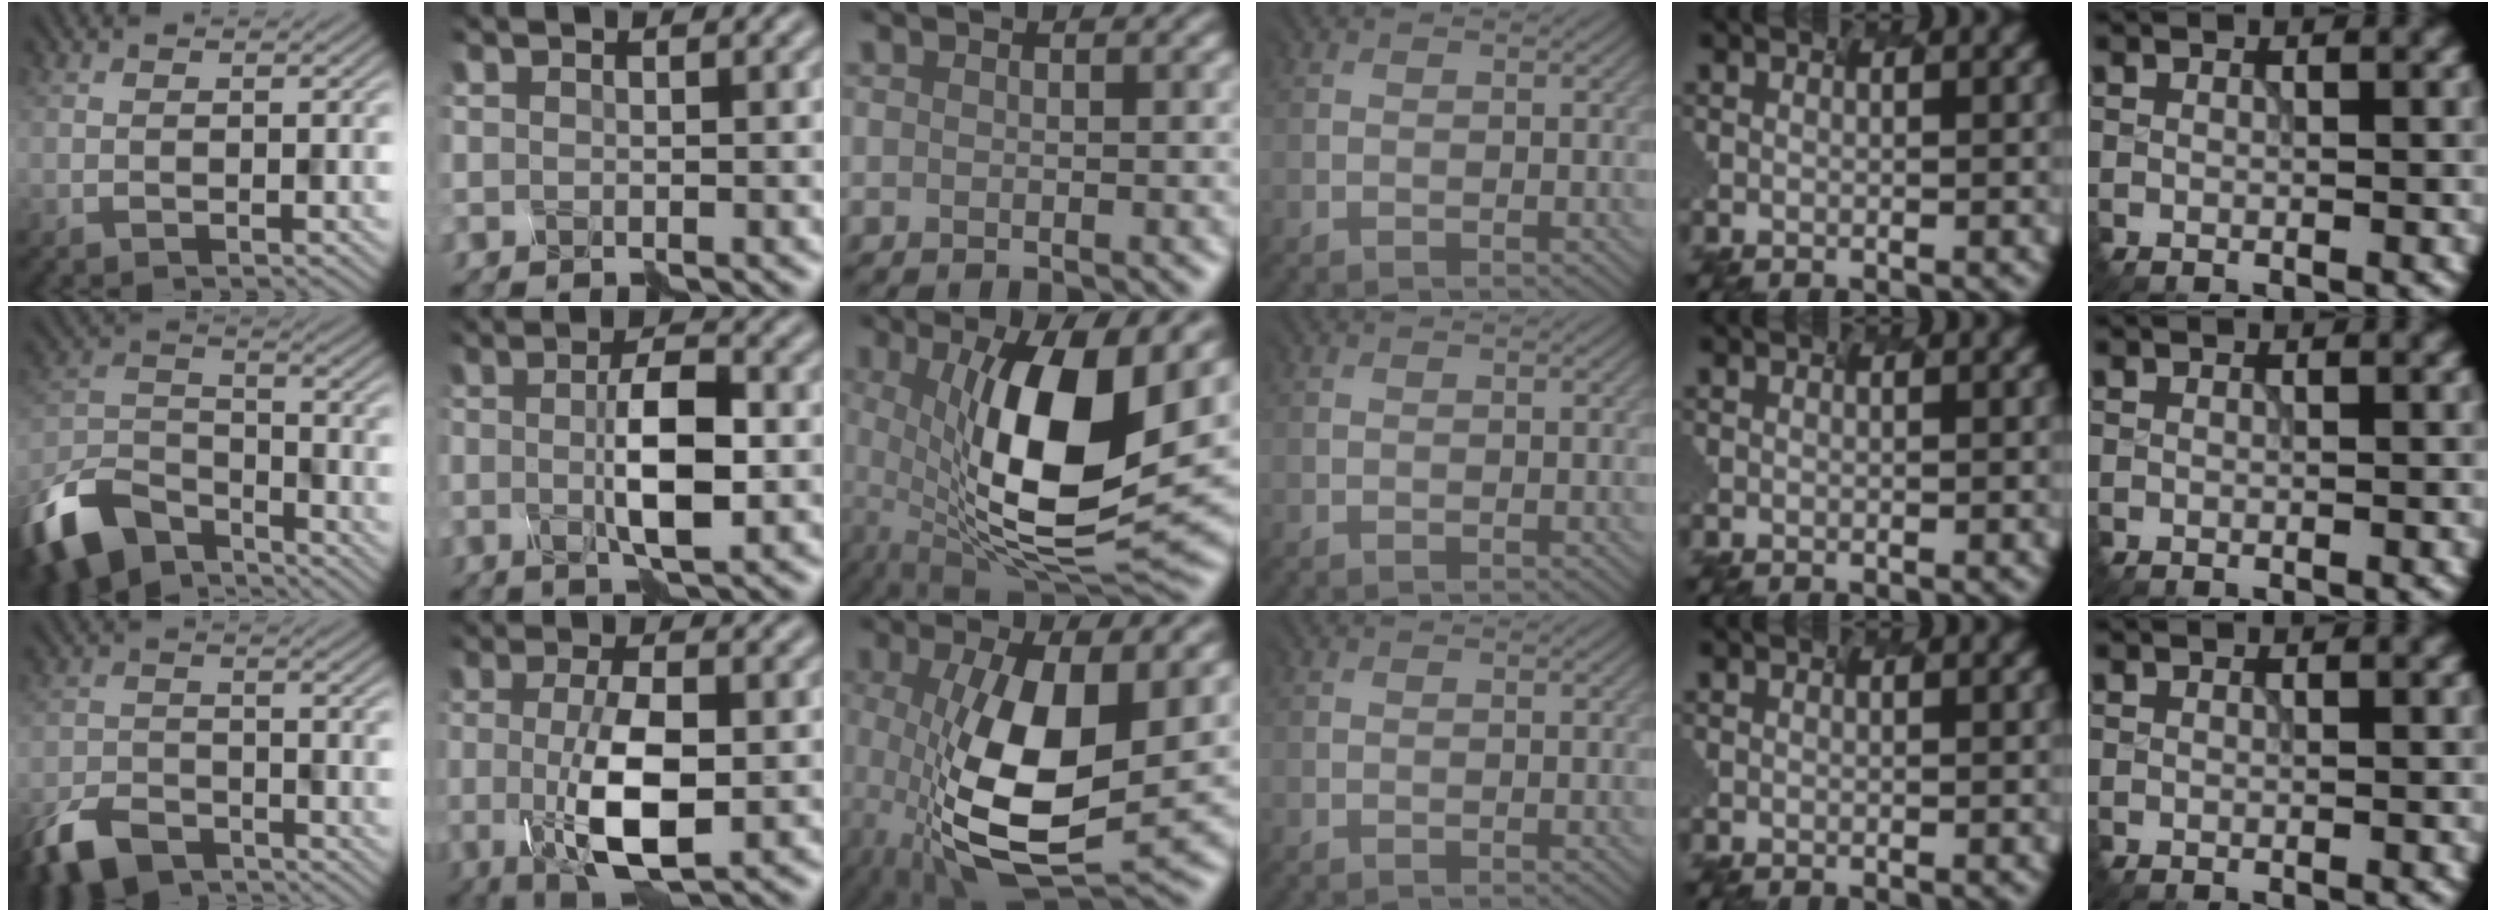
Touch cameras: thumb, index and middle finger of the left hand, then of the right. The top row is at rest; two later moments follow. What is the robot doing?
{"motion": "disassemble", "object": "markers"}